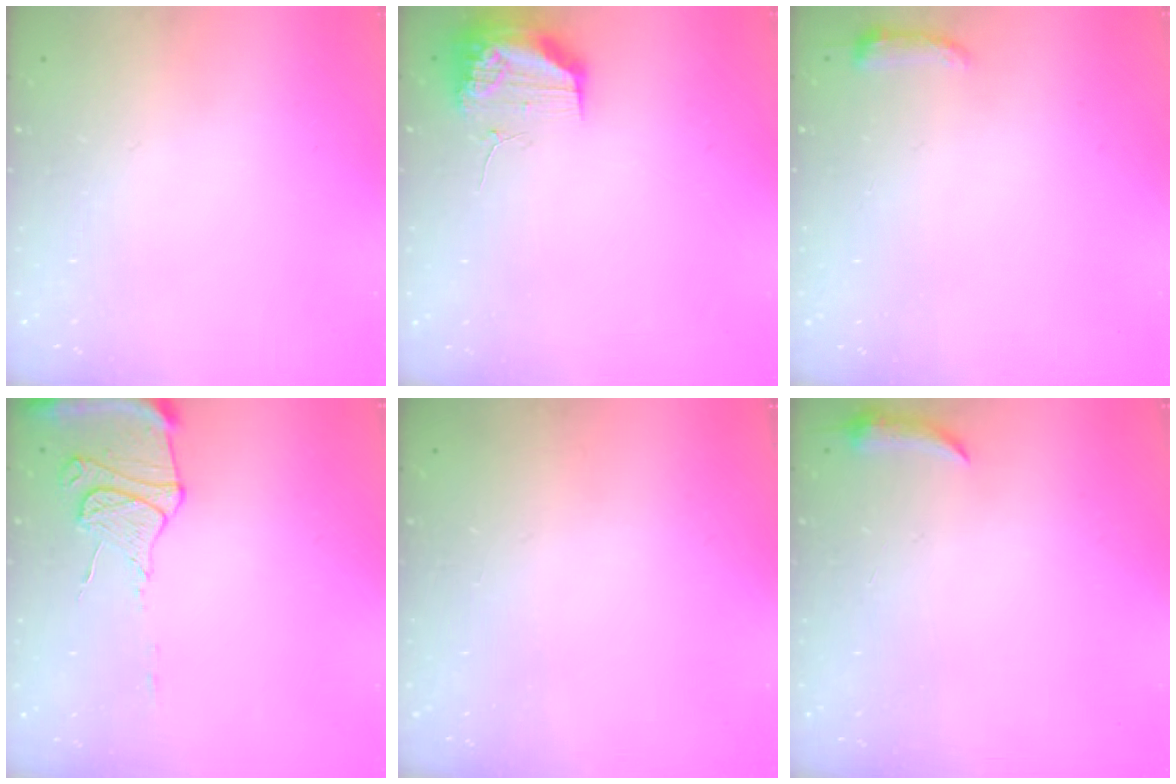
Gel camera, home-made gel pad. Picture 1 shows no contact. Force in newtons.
{"total": 19.1, "press": 13.1, "slide": 13.9}
{"total": 3.3, "press": 3.2, "slide": 0.7}
{"total": 11.4, "press": 11.3, "slide": 1.2}
{"total": 0.0}
{"total": 3.8, "press": 3.7, "slide": 0.8}